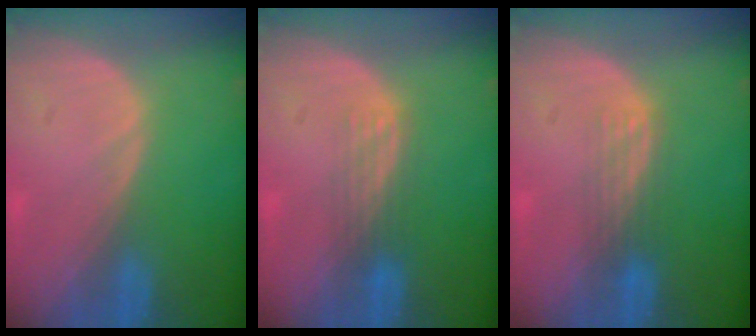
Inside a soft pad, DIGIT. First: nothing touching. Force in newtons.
{"total": 2.9, "press": 2.7, "slide": 1.2}
{"total": 2.9, "press": 2.7, "slide": 1.2}